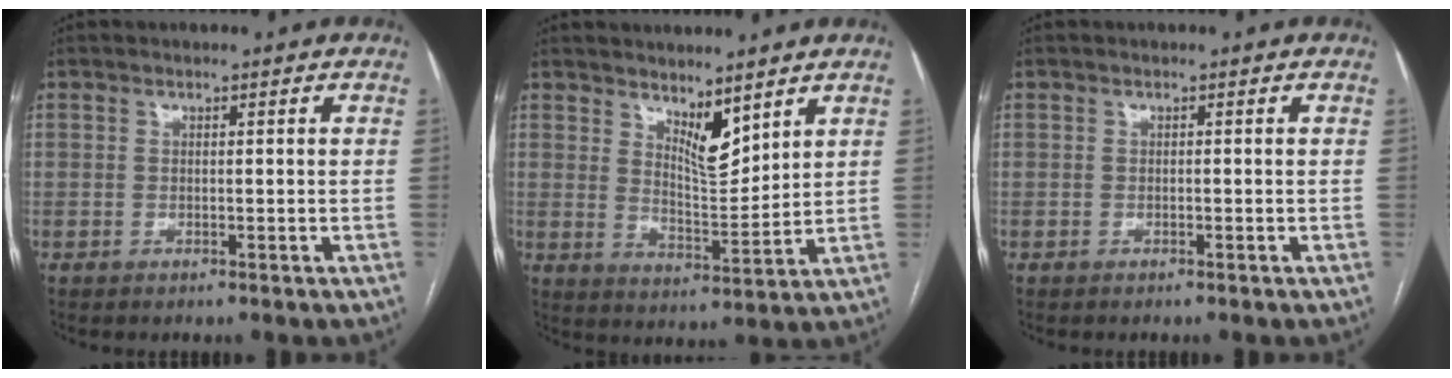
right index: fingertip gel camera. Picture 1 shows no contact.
{"total": 6.3, "force": [4.5, 1.8, 3.9], "torque": [-0.075, -0.015, 0.087]}
{"total": 0.0}